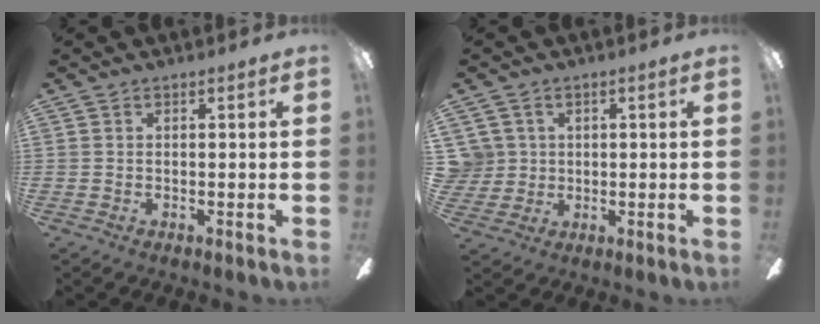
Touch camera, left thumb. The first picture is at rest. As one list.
[{"total": 4.9, "force": [1.2, 4.7, 0.5], "torque": [-0.026, 0.008, 0.024]}]